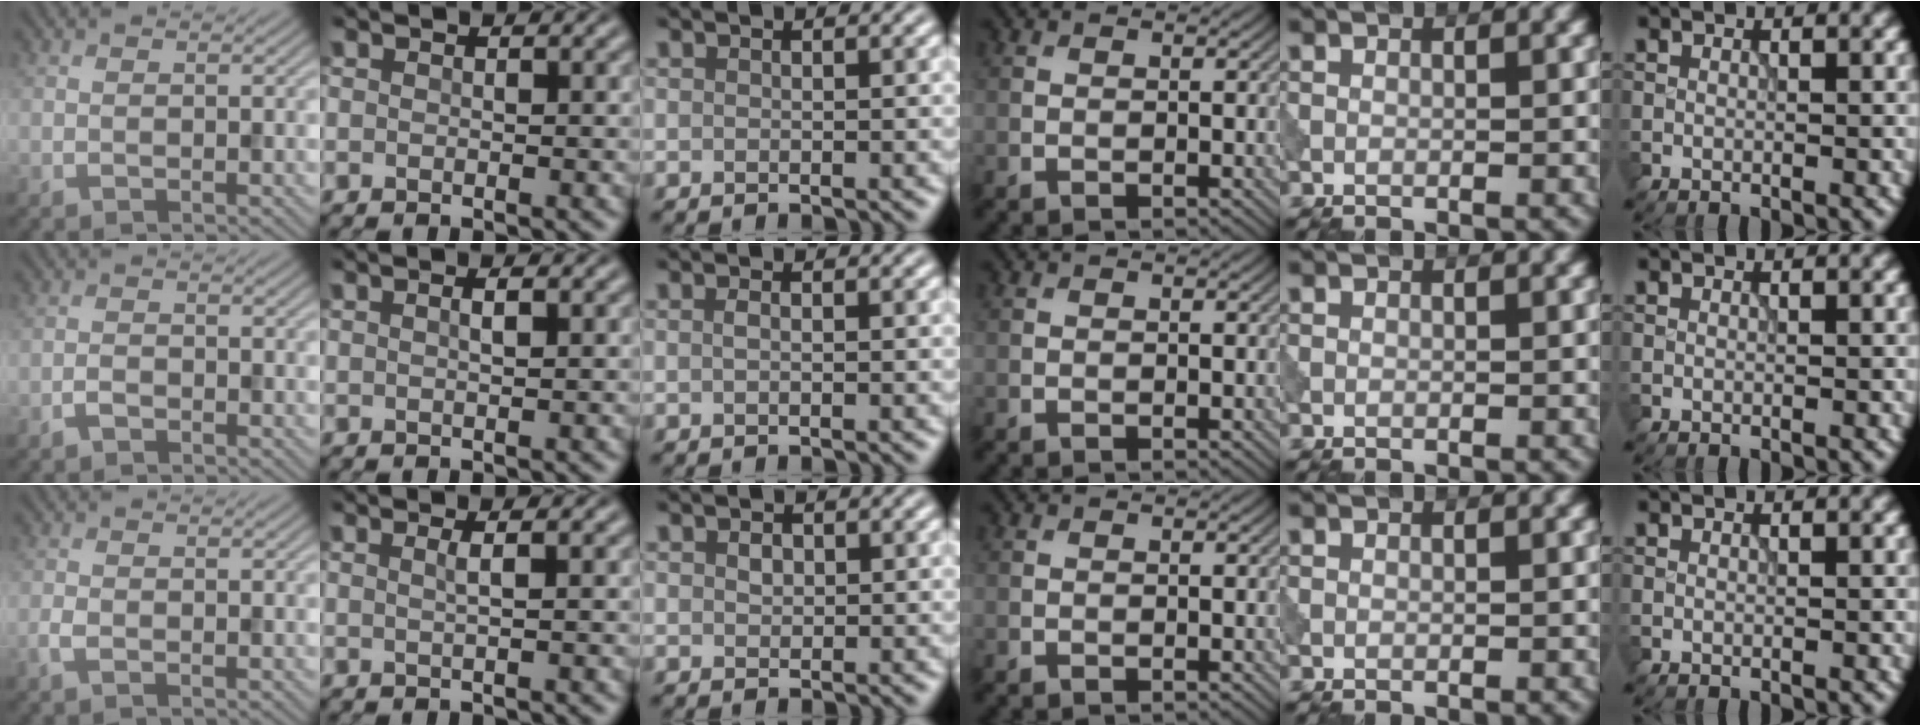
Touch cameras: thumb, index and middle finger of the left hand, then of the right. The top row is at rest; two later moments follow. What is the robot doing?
{"motion": "dispense", "object": "pipette"}